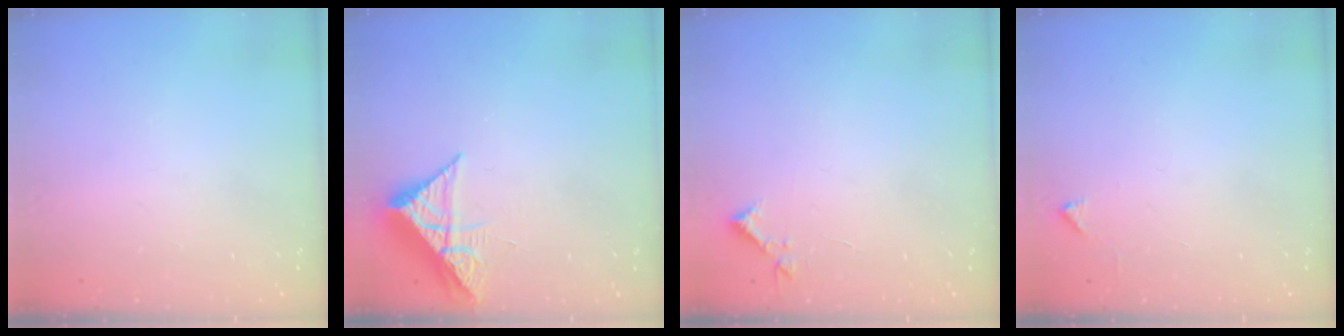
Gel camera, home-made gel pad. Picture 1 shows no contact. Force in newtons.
{"total": 7.6, "press": 7.6, "slide": 0.4}
{"total": 3.6, "press": 3.6, "slide": 0.5}
{"total": 2.1, "press": 2.1, "slide": 0.3}